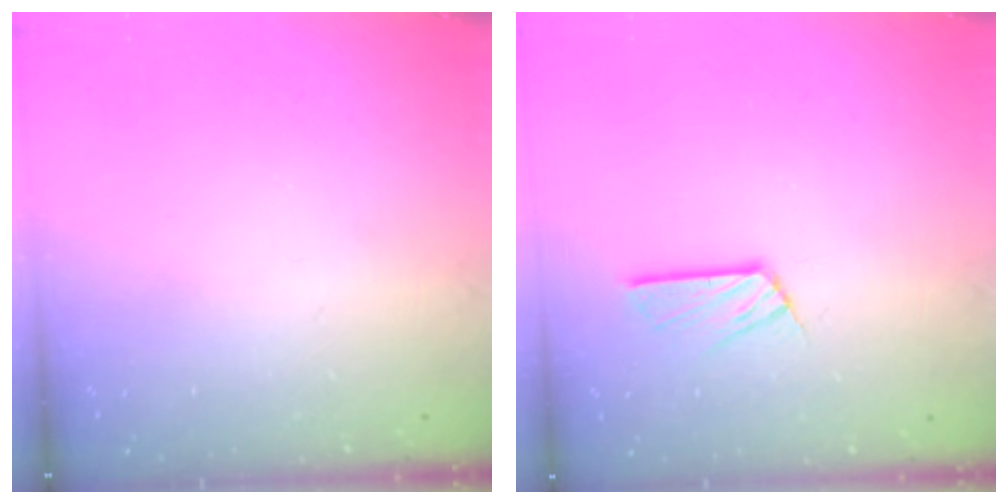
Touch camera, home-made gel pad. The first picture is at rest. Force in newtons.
{"total": 8.1, "press": 8.1, "slide": 0.5}